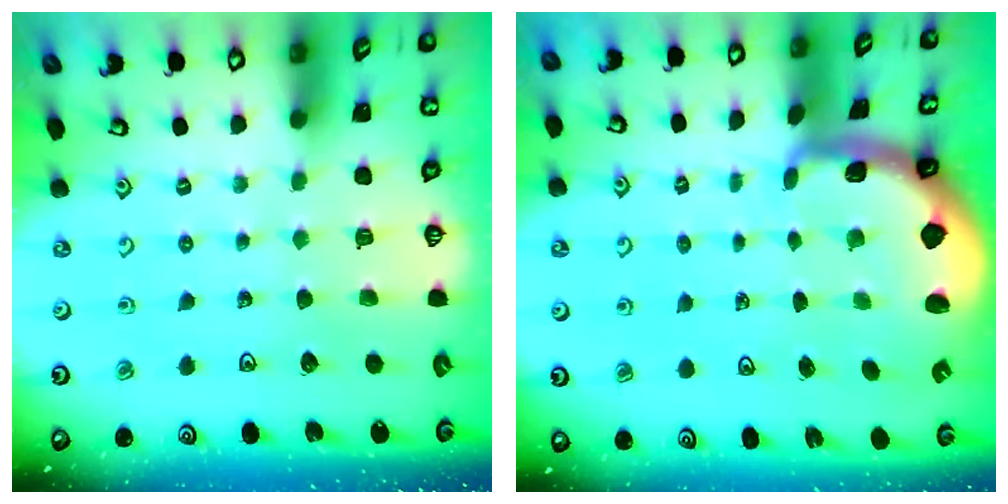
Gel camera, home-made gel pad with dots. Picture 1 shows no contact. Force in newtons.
{"total": 1.9, "press": 1.9, "slide": 0.4}